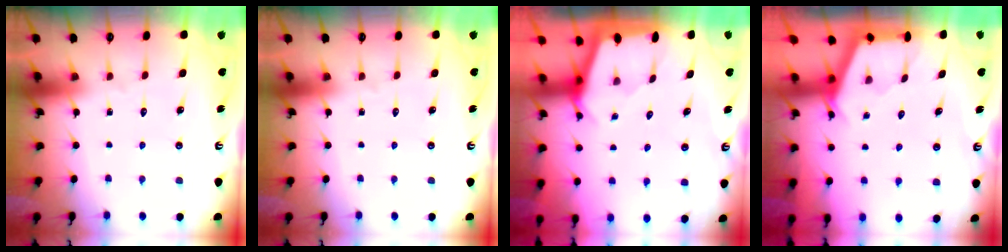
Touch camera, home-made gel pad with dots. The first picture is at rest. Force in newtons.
{"total": 0.0}
{"total": 2.1, "press": 2.1, "slide": 0.3}
{"total": 2.9, "press": 2.8, "slide": 0.3}